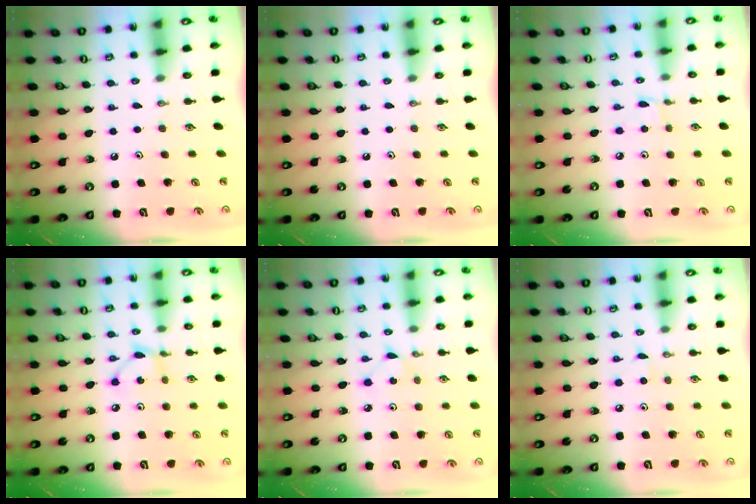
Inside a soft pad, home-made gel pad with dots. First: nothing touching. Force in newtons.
{"total": 0.0}
{"total": 1.5, "press": 1.5, "slide": 0.2}
{"total": 4.3, "press": 4.3, "slide": 0.2}
{"total": 2.7, "press": 2.7, "slide": 0.3}
{"total": 2.9, "press": 2.9, "slide": 0.4}